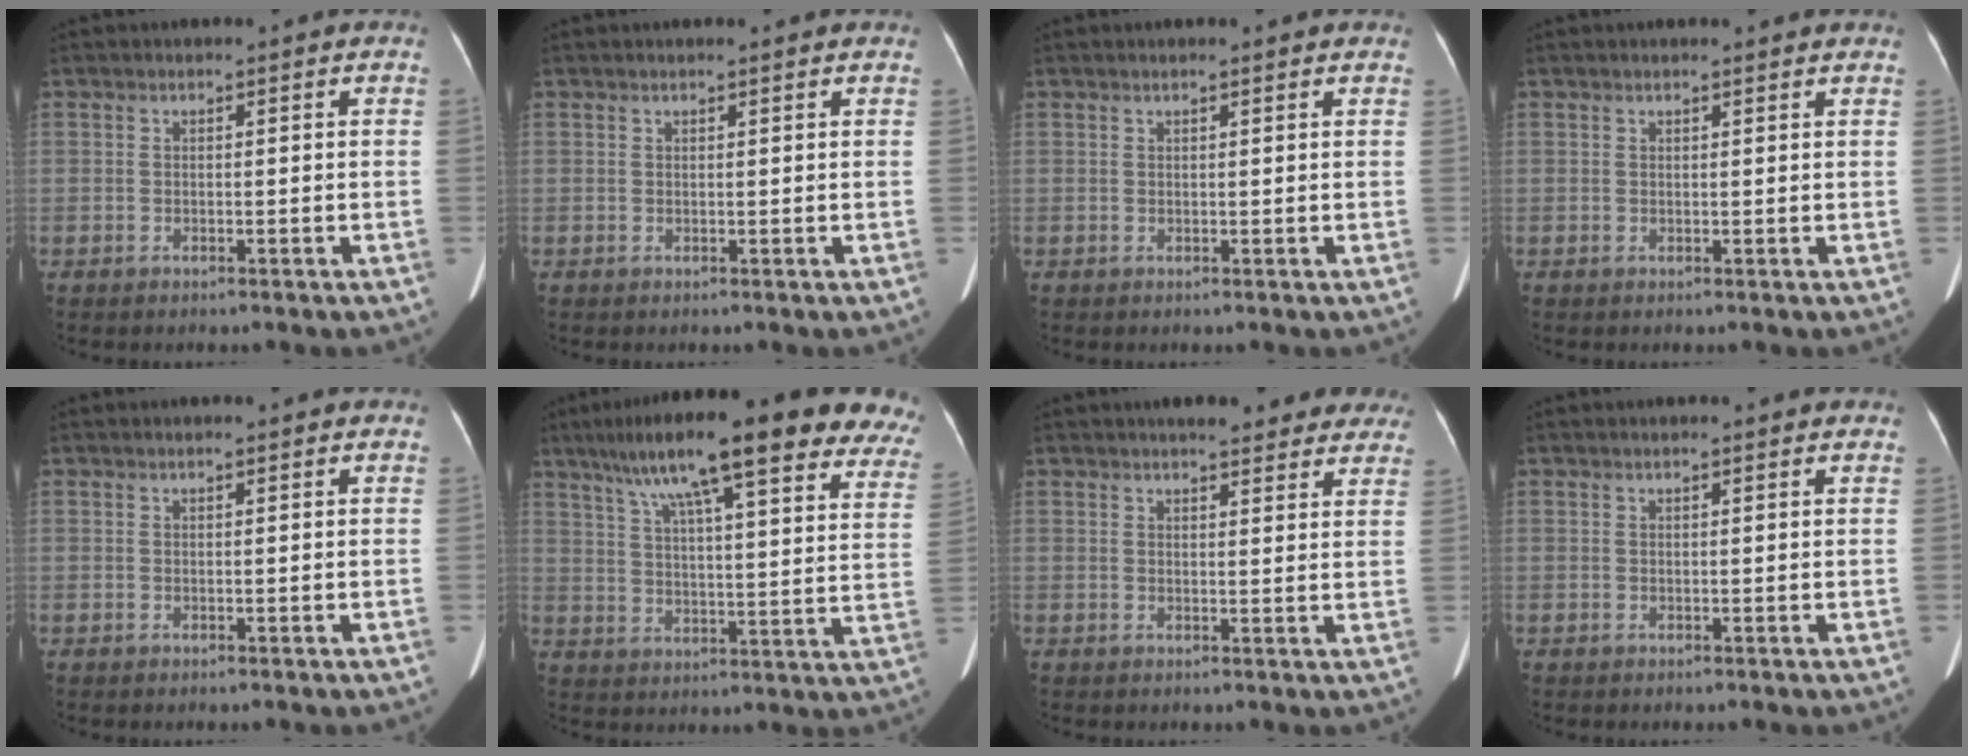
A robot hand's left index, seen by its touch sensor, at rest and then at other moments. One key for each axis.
{"total": 2.0, "fx": 1.8, "fy": 0.2, "fz": 1.0, "tx": -0.012, "ty": 0.014, "tz": 0.021}
{"total": 2.5, "fx": 2.1, "fy": 0.3, "fz": 1.3, "tx": -0.017, "ty": 0.019, "tz": 0.027}
{"total": 3.5, "fx": 3.2, "fy": 0.5, "fz": 1.3, "tx": -0.017, "ty": 0.013, "tz": 0.033}
{"total": 1.9, "fx": 1.6, "fy": 0.3, "fz": 1.0, "tx": -0.013, "ty": 0.018, "tz": 0.021}
{"total": 28.8, "fx": 22.0, "fy": 4.4, "fz": 17.9, "tx": -0.236, "ty": 0.023, "tz": 0.282}
{"total": 13.3, "fx": 11.7, "fy": 3.3, "fz": 5.5, "tx": -0.037, "ty": 0.010, "tz": 0.125}
{"total": 3.3, "fx": 2.9, "fy": 0.5, "fz": 1.6, "tx": -0.019, "ty": 0.020, "tz": 0.032}